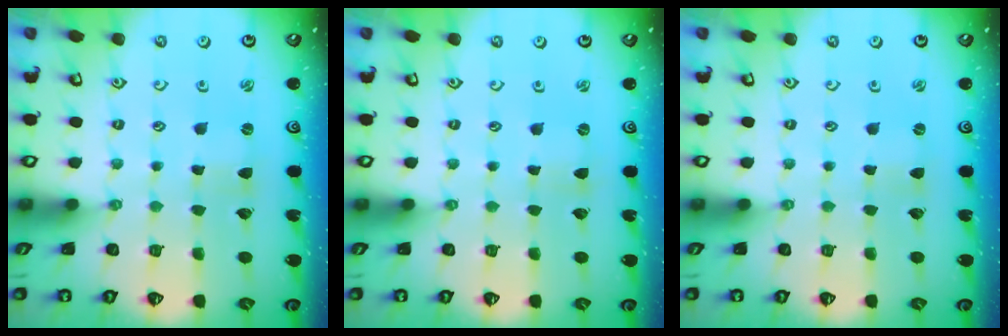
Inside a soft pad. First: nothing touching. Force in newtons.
{"total": 0.0}
{"total": 0.0}